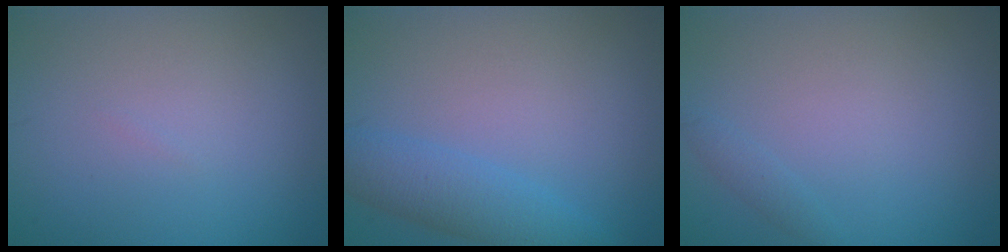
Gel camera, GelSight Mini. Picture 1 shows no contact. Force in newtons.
{"total": 3.6, "press": 3.6, "slide": 0.1}
{"total": 0.8, "press": 0.8, "slide": 0.0}